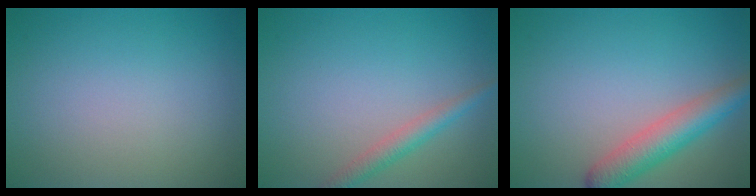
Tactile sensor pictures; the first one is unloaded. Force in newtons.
{"total": 2.1, "press": 2.1, "slide": 0.0}
{"total": 4.4, "press": 4.4, "slide": 0.2}